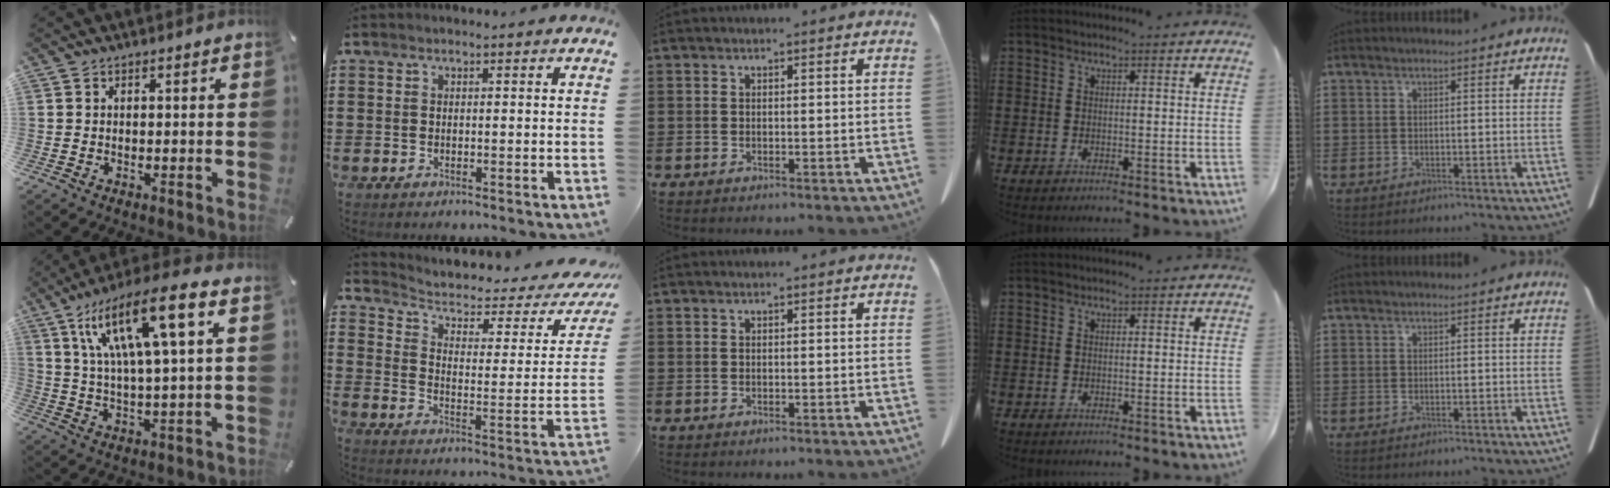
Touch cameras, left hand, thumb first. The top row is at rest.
{"thumb": {"total": 16.1, "force": [7.6, 3.4, 13.7], "torque": [-0.284, -0.020, 0.119]}, "index": {"total": 3.6, "force": [1.8, 1.6, 2.7], "torque": [-0.065, -0.015, 0.022]}}